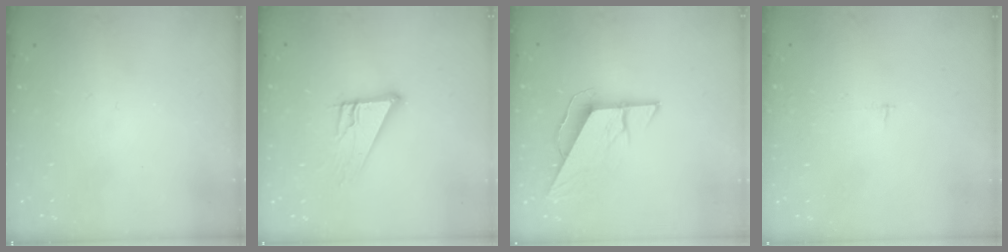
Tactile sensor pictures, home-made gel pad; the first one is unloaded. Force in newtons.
{"total": 10.7, "press": 10.7, "slide": 0.7}
{"total": 8.0, "press": 8.0, "slide": 0.5}
{"total": 2.5, "press": 2.5, "slide": 0.2}